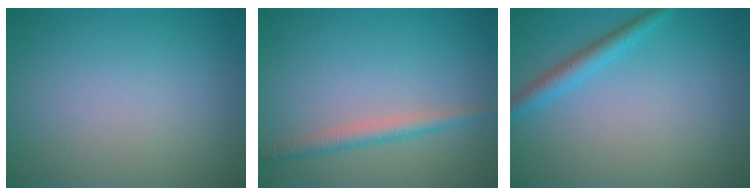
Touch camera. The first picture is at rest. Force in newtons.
{"total": 2.1, "press": 2.1, "slide": 0.0}
{"total": 2.2, "press": 2.2, "slide": 0.1}